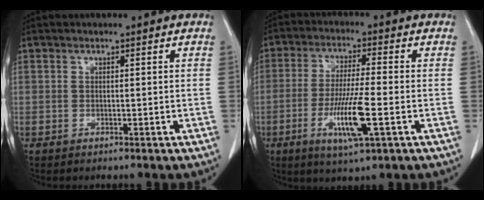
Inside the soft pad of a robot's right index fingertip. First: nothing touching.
{"total": 9.6, "force": [-3.1, 0.6, 9.1], "torque": [-0.170, -0.014, -0.055]}